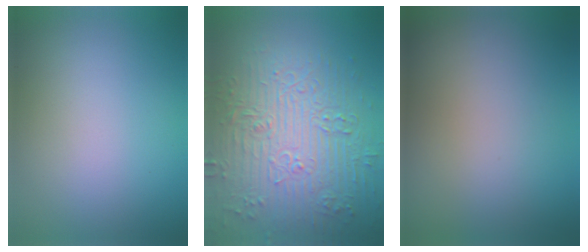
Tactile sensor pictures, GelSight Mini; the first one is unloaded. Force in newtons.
{"total": 9.1, "press": 6.6, "slide": 6.3}
{"total": 0.0}